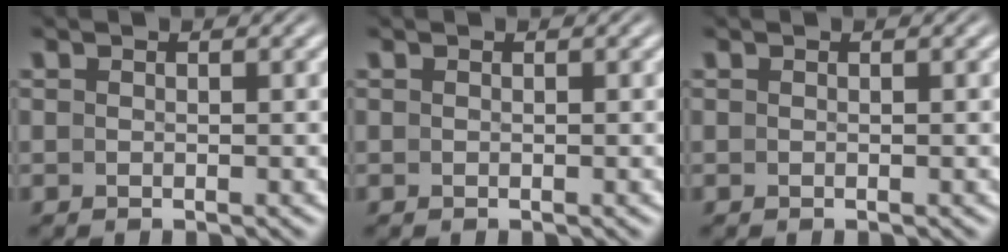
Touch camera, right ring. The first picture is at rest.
{"total": 0.0}
{"total": 0.0}